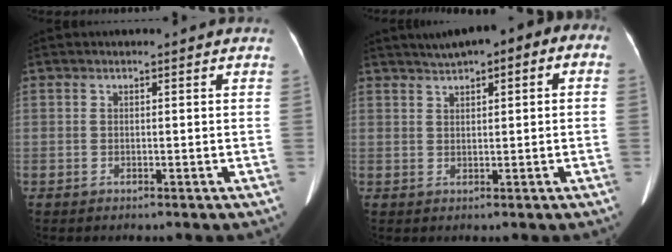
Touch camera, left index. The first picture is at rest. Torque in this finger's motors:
{"motor_torque": [1.03, -1.11, 0.04, 0.02]}